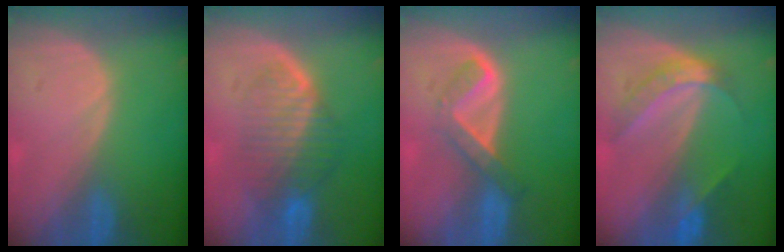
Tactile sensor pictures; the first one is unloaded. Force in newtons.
{"total": 7.4, "press": 6.8, "slide": 3.0}
{"total": 5.3, "press": 4.6, "slide": 2.7}
{"total": 6.1, "press": 5.1, "slide": 3.2}